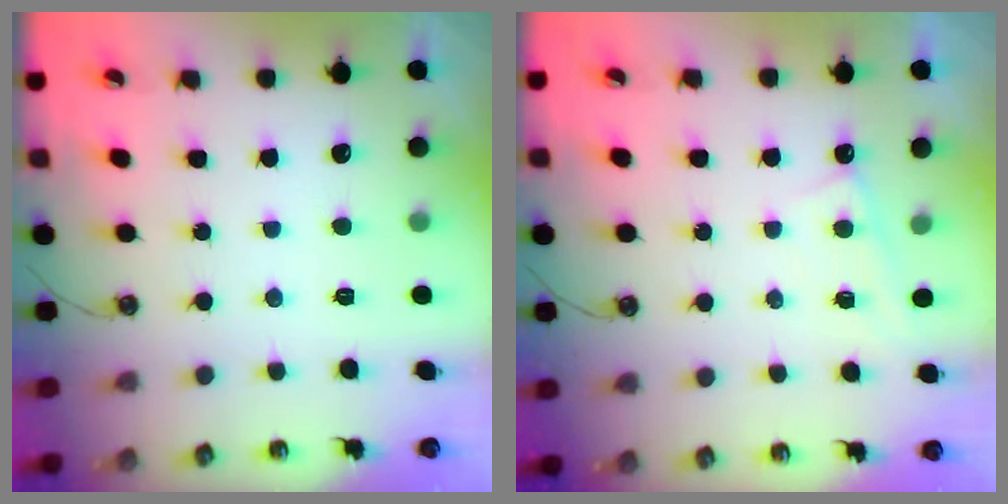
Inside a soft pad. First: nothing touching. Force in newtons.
{"total": 1.8, "press": 1.8, "slide": 0.3}